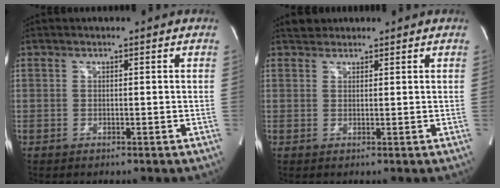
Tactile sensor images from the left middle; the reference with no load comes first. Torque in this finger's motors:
{"motor_torque": [0.09, -0.01, -0.06, 0.00]}